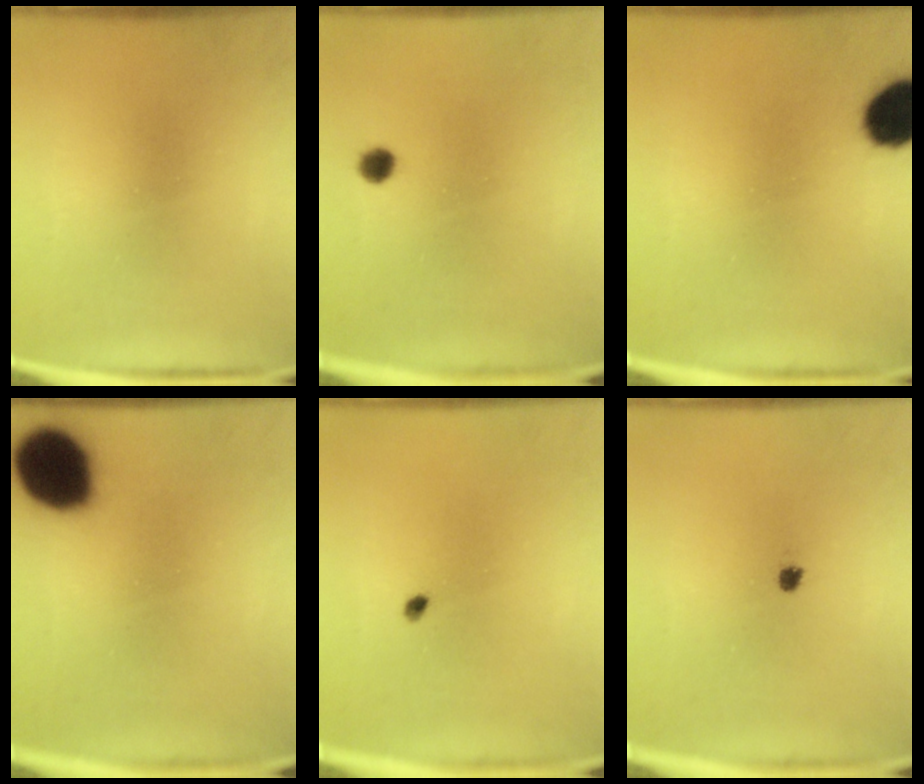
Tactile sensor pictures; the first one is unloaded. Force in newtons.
{"total": 1.8}
{"total": 10.5}
{"total": 17.1}
{"total": 0.9}
{"total": 1.3}